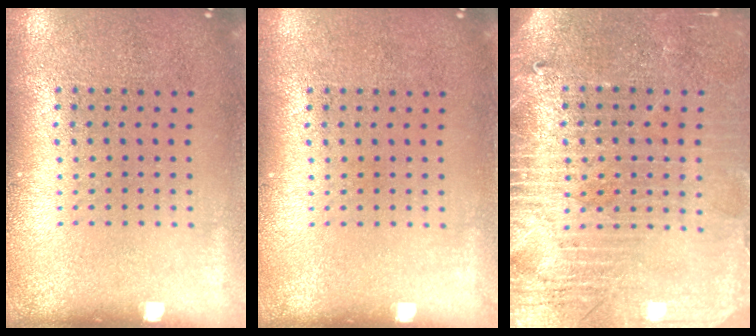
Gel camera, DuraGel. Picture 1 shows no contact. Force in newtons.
{"total": 0.0}
{"total": 3.9, "press": 3.5, "slide": 1.7}